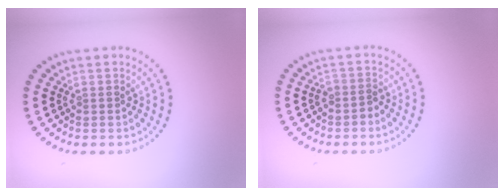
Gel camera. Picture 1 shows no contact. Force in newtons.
{"total": 1.3, "press": 1.0, "slide": 0.9}